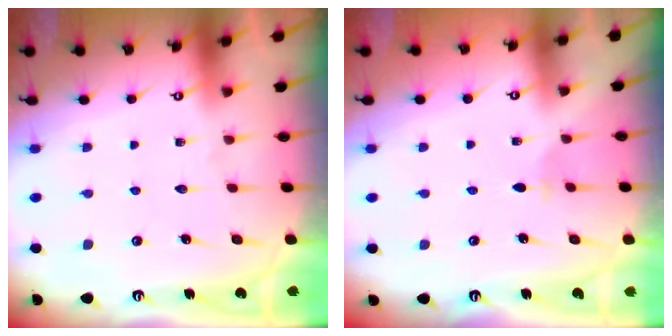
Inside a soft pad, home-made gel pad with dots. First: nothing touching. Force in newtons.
{"total": 2.2, "press": 2.1, "slide": 0.5}